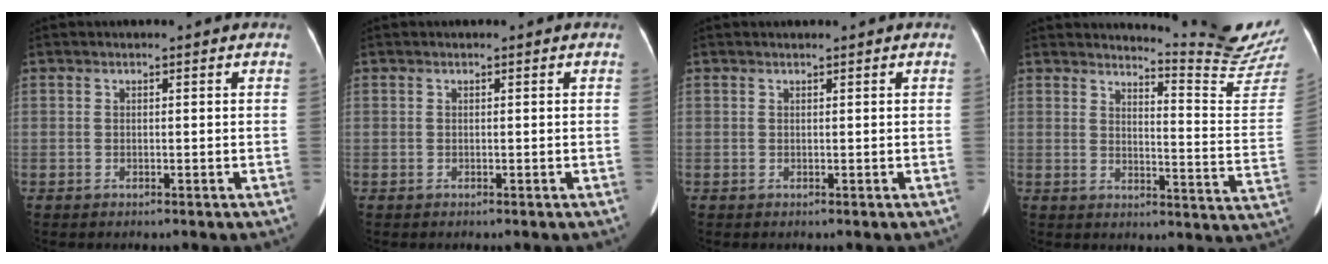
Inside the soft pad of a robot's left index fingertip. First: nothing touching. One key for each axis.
{"total": 0.0}
{"total": 0.6, "fx": 0.6, "fy": -0.1, "fz": 0.2, "tx": -0.008, "ty": 0.010, "tz": 0.012}
{"total": 13.9, "fx": 13.7, "fy": -2.2, "fz": 1.3, "tx": -0.019, "ty": -0.136, "tz": 0.154}